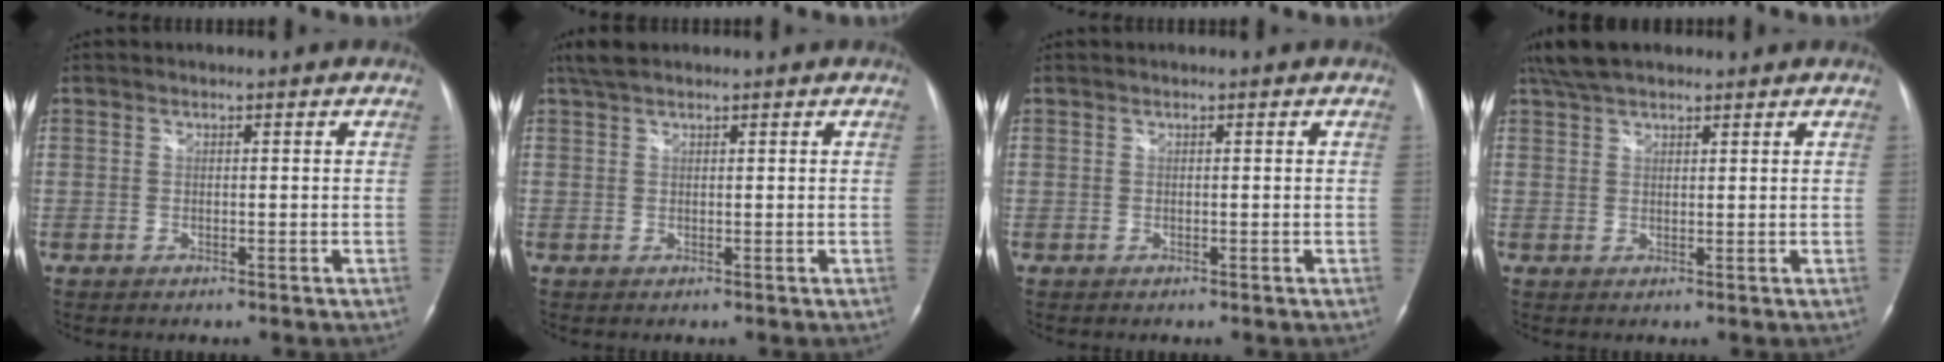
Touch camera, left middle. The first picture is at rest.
{"total": 3.0, "force": [2.3, 1.2, 1.5], "torque": [-0.029, 0.021, 0.044]}
{"total": 0.0}
{"total": 6.0, "force": [4.8, 2.3, 2.7], "torque": [-0.053, 0.030, 0.090]}